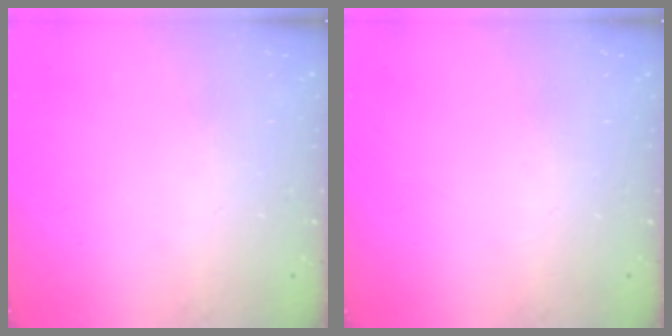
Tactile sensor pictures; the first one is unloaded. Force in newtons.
{"total": 0.0}